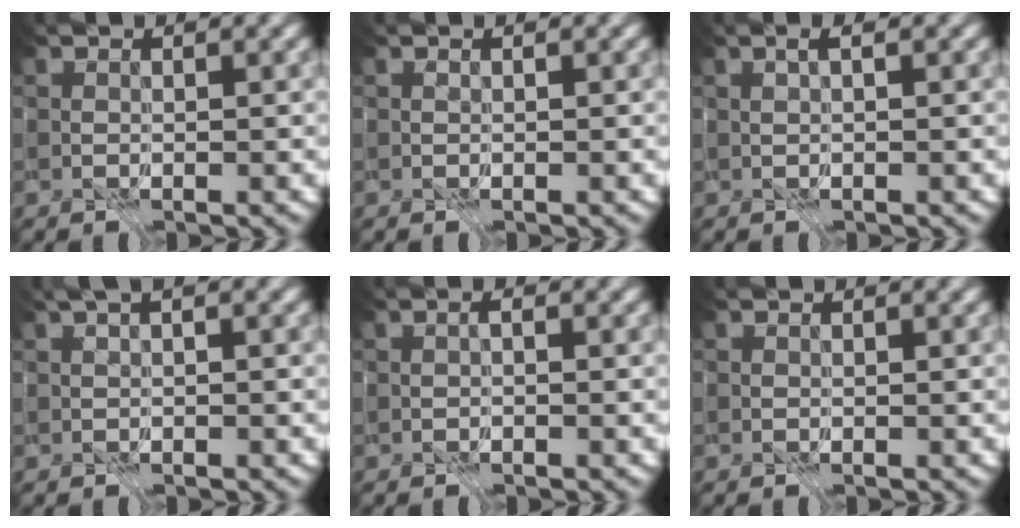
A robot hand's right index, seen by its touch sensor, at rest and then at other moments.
{"total": 0.5, "force": [-0.1, -0.5, -0.2], "torque": [0.004, -0.003, 0.003]}
{"total": 1.3, "force": [-0.7, -1.1, 0.4], "torque": [0.001, -0.012, -0.001]}
{"total": 1.1, "force": [-0.1, -1.0, 0.5], "torque": [0.005, -0.010, 0.007]}
{"total": 1.1, "force": [-1.1, -0.2, 0.2], "torque": [0.022, -0.005, -0.026]}
{"total": 0.0}